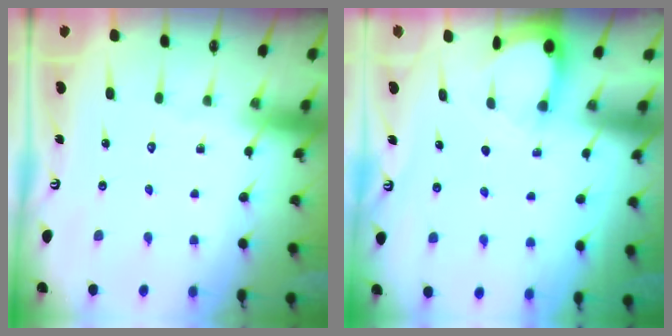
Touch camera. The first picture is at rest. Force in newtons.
{"total": 2.8, "press": 2.8, "slide": 0.3}